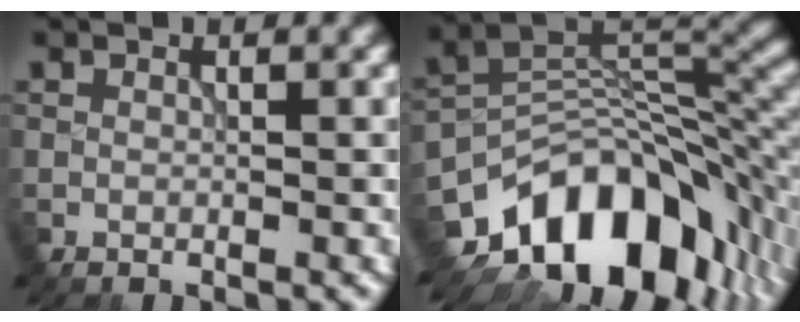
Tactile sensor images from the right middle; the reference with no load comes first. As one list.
[{"total": 13.3, "force": [-7.8, 7.2, 7.9], "torque": [-0.122, 0.006, -0.137]}]